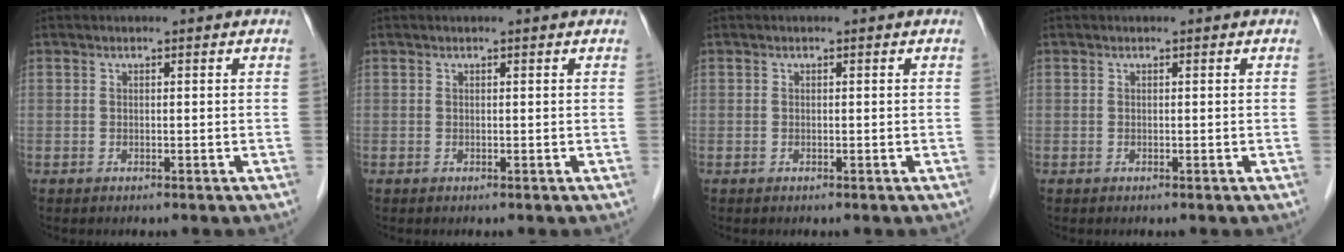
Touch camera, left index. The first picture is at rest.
{"total": 0.0}
{"total": 0.0}
{"total": 0.0}